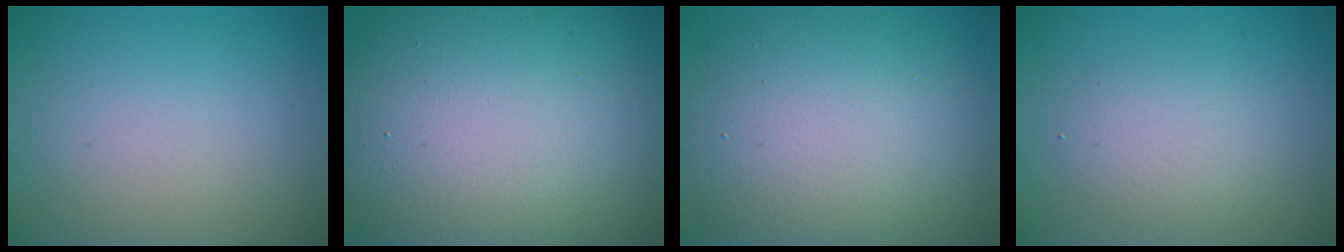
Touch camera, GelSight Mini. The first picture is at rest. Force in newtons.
{"total": 17.7, "press": 17.6, "slide": 1.5}
{"total": 11.5, "press": 11.4, "slide": 0.8}
{"total": 2.5, "press": 2.5, "slide": 0.2}